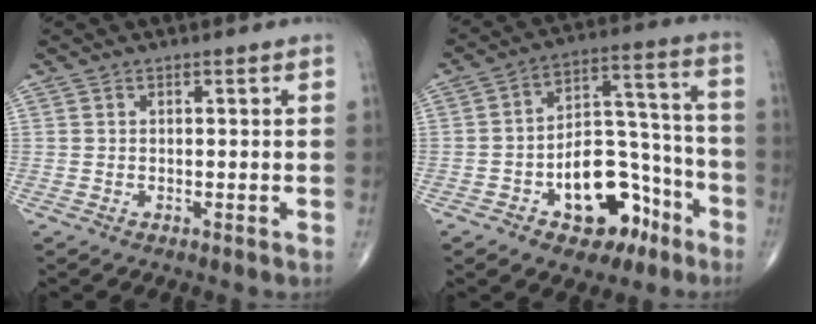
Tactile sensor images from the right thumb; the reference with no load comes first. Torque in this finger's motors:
{"motor_torque": [3.79, 1.22, 0.96, -1.15, 0.05]}